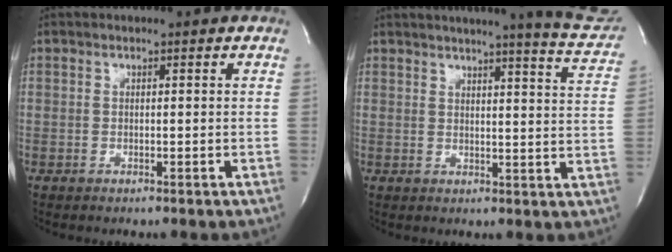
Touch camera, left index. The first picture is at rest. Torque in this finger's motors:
{"motor_torque": [0.47, -0.48, 0.23, 0.01]}